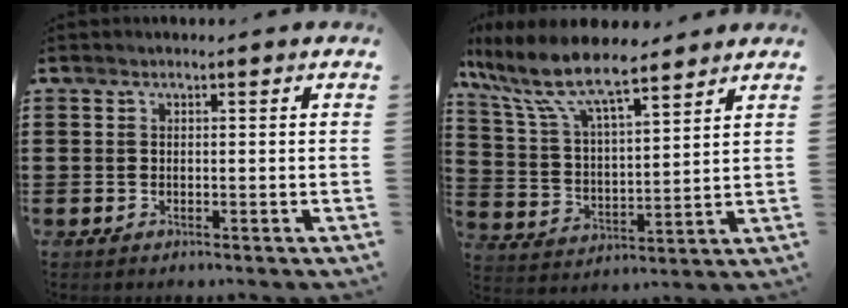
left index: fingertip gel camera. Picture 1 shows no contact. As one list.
[{"total": 9.6, "force": [7.6, 2.1, 5.4], "torque": [-0.135, -0.031, 0.129]}]